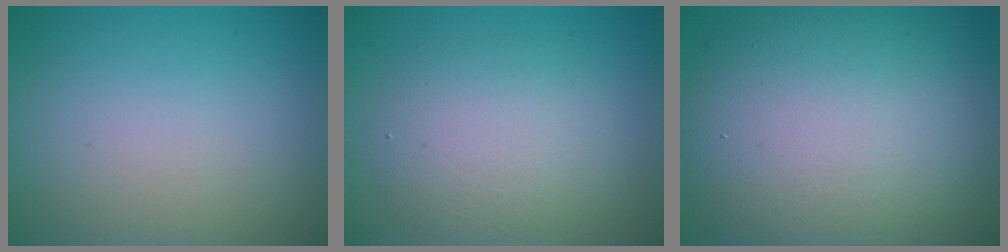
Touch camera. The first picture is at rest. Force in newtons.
{"total": 4.4, "press": 4.3, "slide": 0.6}
{"total": 12.6, "press": 12.5, "slide": 0.5}